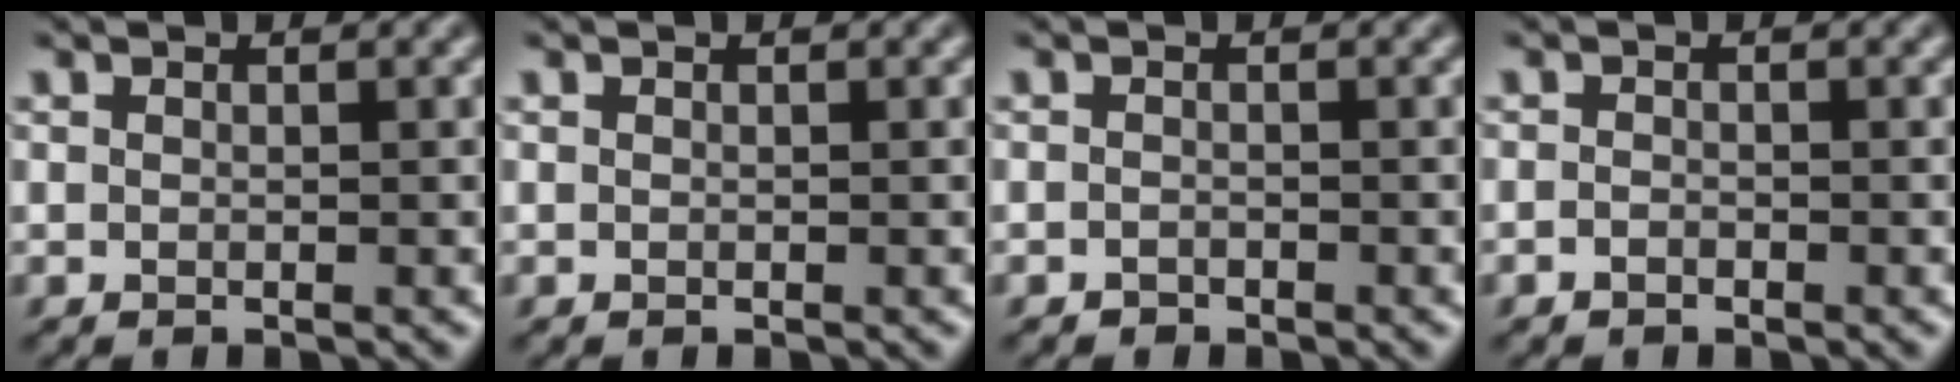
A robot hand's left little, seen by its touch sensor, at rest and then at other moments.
{"total": 0.0}
{"total": 0.6, "force": [-0.6, 0.2, 0.0], "torque": [0.002, -0.003, -0.012]}
{"total": 0.7, "force": [-0.6, 0.3, 0.2], "torque": [-0.003, -0.001, -0.014]}